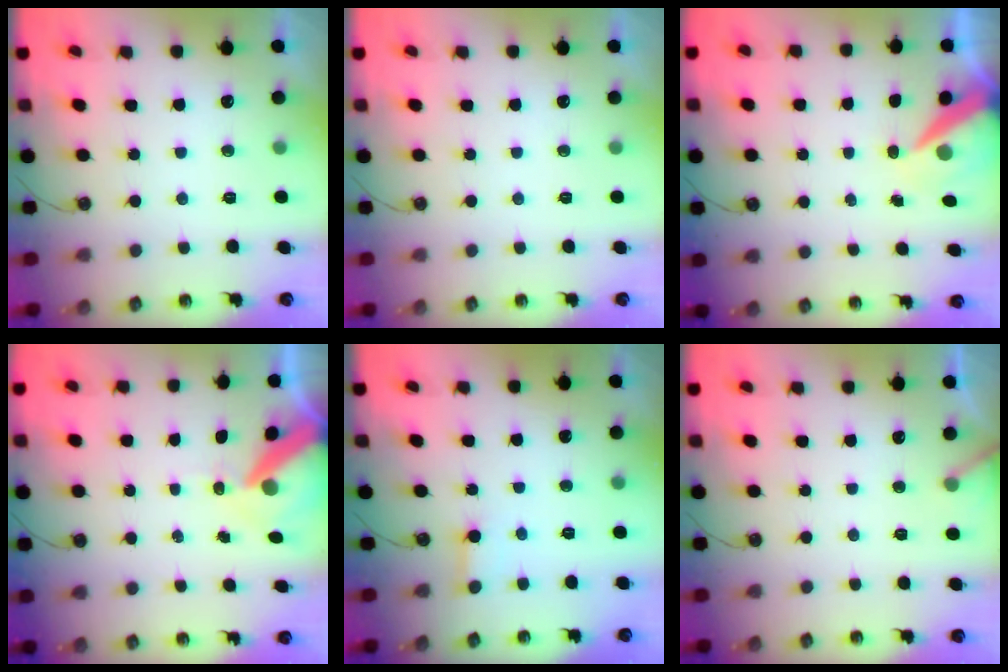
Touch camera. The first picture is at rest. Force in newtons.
{"total": 0.0}
{"total": 8.4, "press": 8.3, "slide": 0.5}
{"total": 11.1, "press": 11.0, "slide": 1.3}
{"total": 2.4, "press": 2.4, "slide": 0.1}
{"total": 5.1, "press": 5.0, "slide": 0.2}